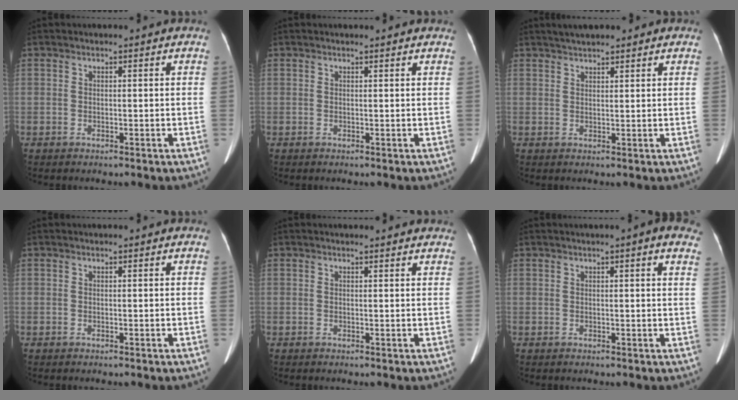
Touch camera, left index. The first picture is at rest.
{"total": 1.8, "force": [1.7, 0.1, 0.6], "torque": [-0.014, 0.009, 0.017]}
{"total": 4.0, "force": [3.3, 0.9, 1.9], "torque": [-0.031, 0.024, 0.055]}
{"total": 0.0}
{"total": 3.8, "force": [3.7, 0.5, 1.1], "torque": [-0.017, 0.008, 0.033]}
{"total": 4.6, "force": [2.8, 0.3, 3.6], "torque": [-0.033, 0.010, 0.025]}